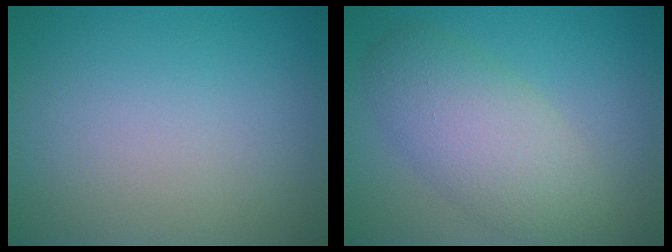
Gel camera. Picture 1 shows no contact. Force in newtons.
{"total": 5.5, "press": 5.4, "slide": 0.6}